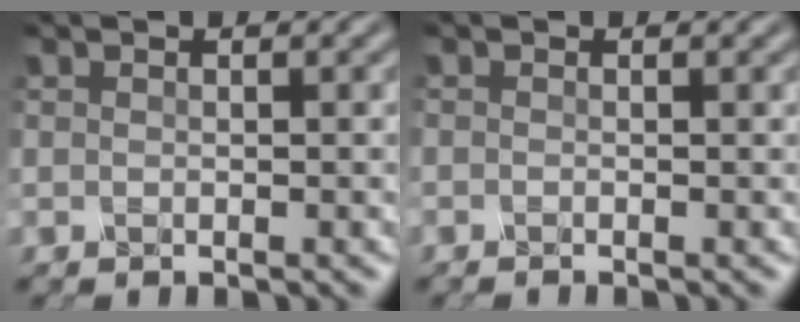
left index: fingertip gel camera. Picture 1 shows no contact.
{"total": 0.8, "force": [-0.8, 0.0, 0.1], "torque": [0.005, -0.010, -0.012]}